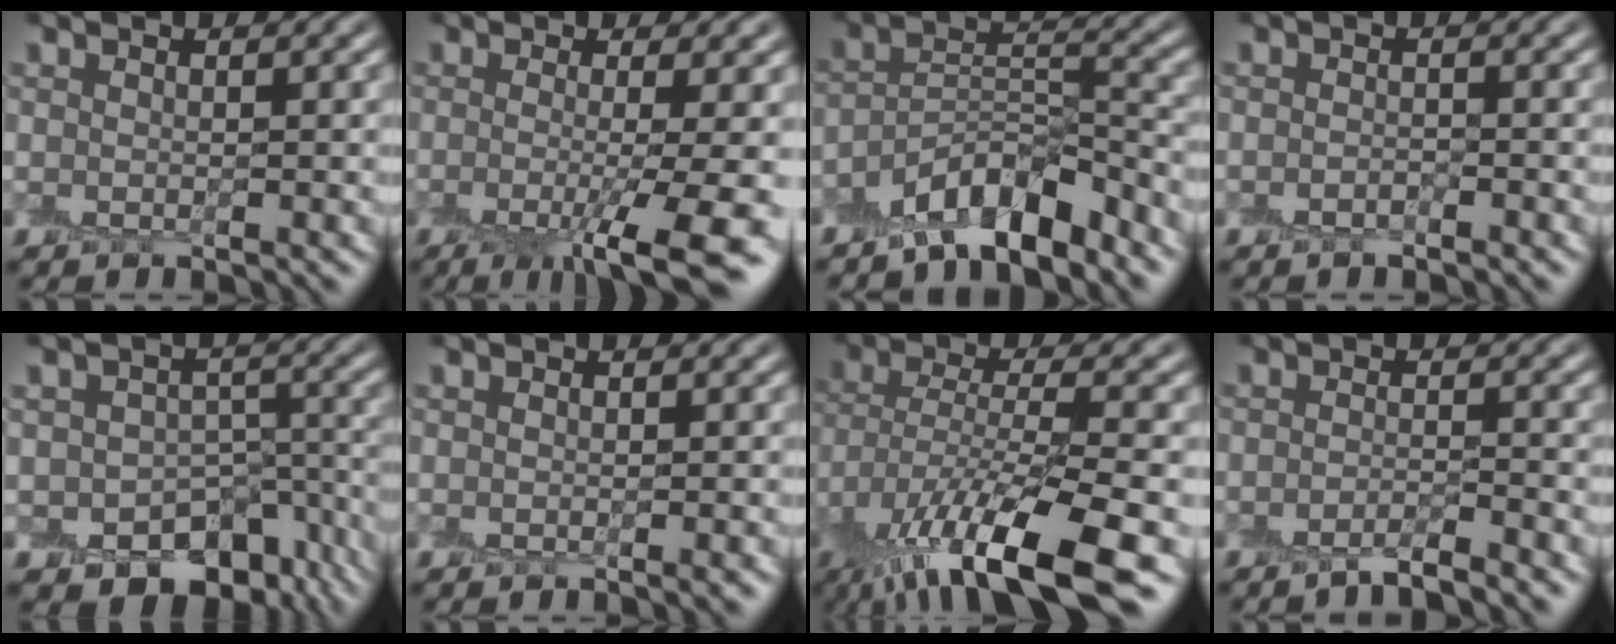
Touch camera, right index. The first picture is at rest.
{"total": 8.2, "force": [-2.1, 1.8, 7.7], "torque": [-0.098, -0.012, -0.030]}
{"total": 6.2, "force": [-4.9, 2.1, 3.2], "torque": [-0.047, 0.013, -0.091]}
{"total": 0.8, "force": [-0.8, 0.1, -0.1], "torque": [0.000, 0.002, -0.017]}
{"total": 8.0, "force": [-4.2, 5.8, 3.5], "torque": [-0.035, -0.014, -0.058]}
{"total": 1.0, "force": [-0.5, 0.2, 0.8], "torque": [-0.012, -0.004, -0.005]}
{"total": 10.9, "force": [-6.1, 3.3, 8.4], "torque": [-0.165, -0.015, -0.099]}
{"total": 2.3, "force": [-2.0, 0.1, 1.0], "torque": [-0.013, 0.000, -0.044]}